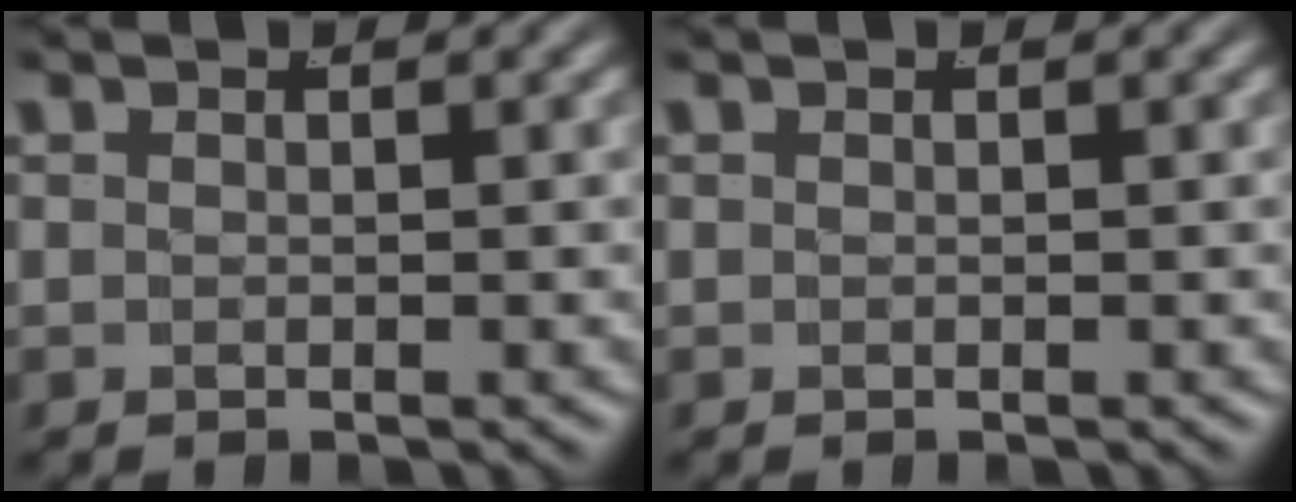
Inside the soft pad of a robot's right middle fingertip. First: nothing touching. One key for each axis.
{"total": 0.0}